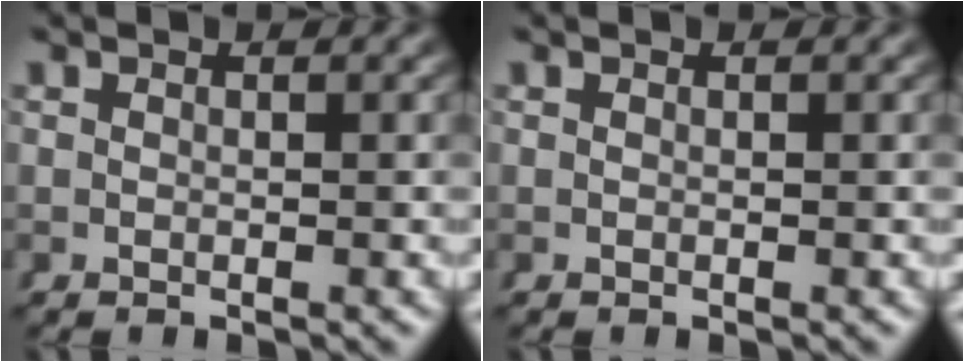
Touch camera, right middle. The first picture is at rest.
{"total": 0.0}